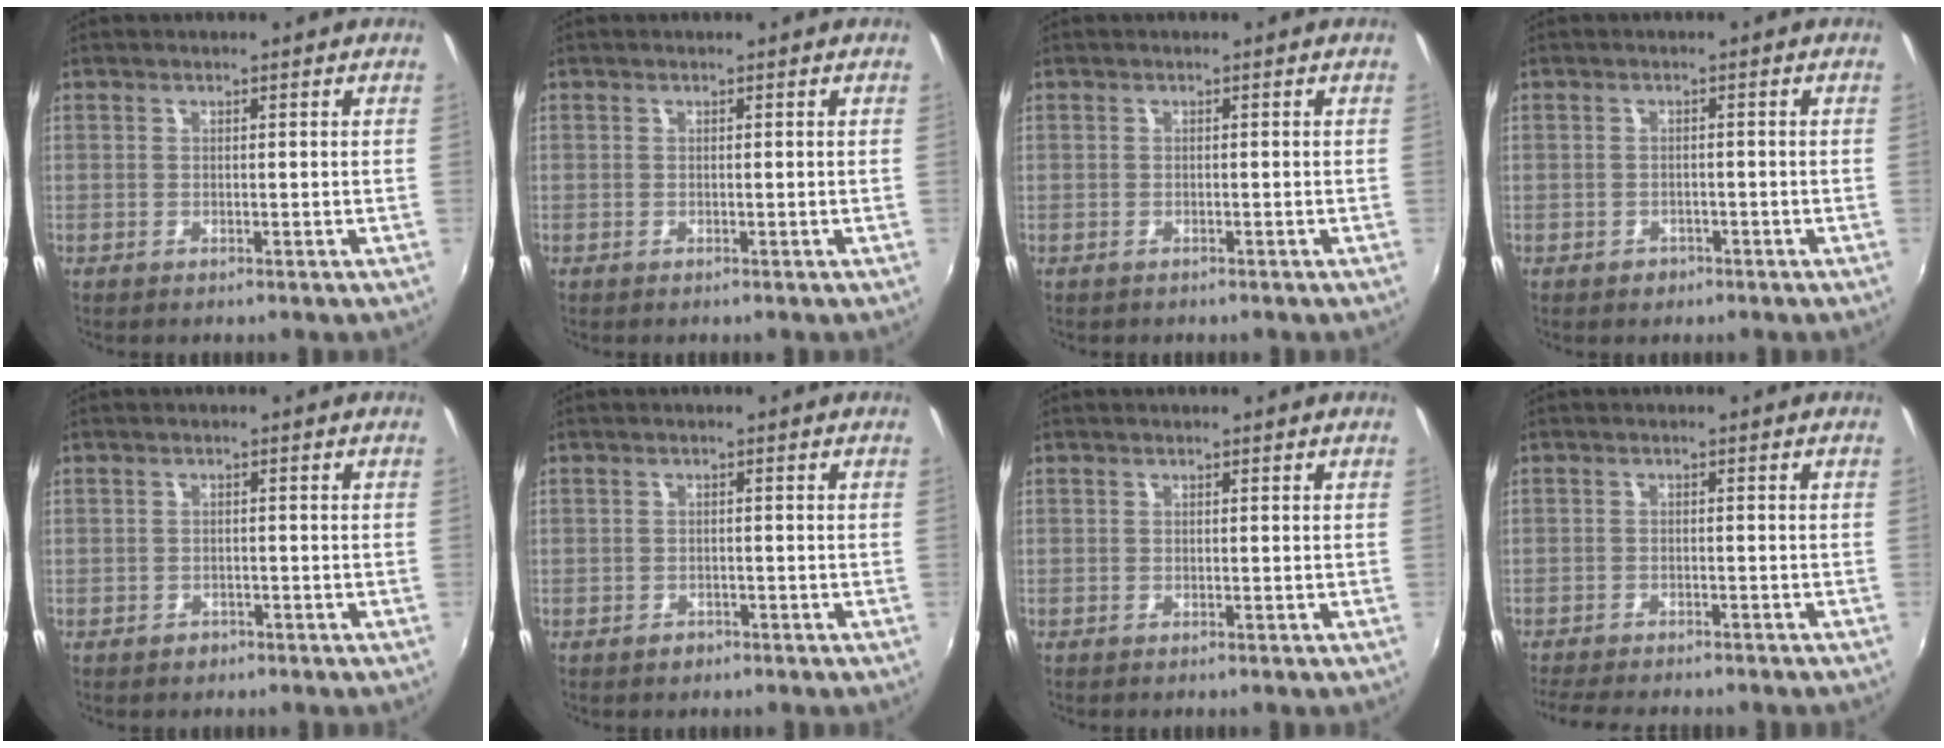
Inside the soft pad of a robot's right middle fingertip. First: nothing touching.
{"total": 0.0}
{"total": 0.8, "force": [-0.6, 0.5, 0.0], "torque": [-0.005, -0.002, -0.010]}
{"total": 2.1, "force": [-1.2, 1.7, 0.4], "torque": [-0.011, -0.002, -0.017]}
{"total": 1.8, "force": [-1.2, 1.4, 0.3], "torque": [-0.007, -0.001, -0.016]}
{"total": 1.7, "force": [-1.1, 1.3, 0.3], "torque": [-0.007, -0.001, -0.016]}
{"total": 0.0}
{"total": 9.3, "force": [-8.2, 2.0, 4.0], "torque": [-0.096, -0.025, -0.127]}